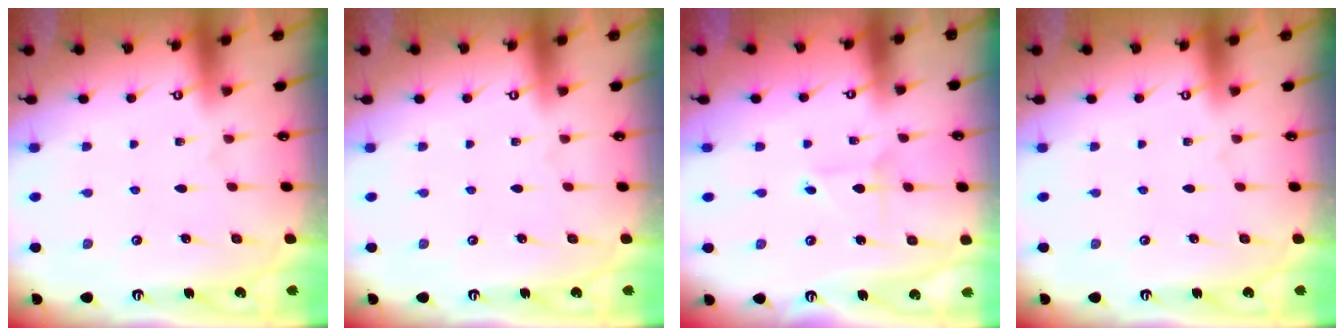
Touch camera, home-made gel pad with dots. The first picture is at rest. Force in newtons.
{"total": 0.0}
{"total": 2.5, "press": 2.4, "slide": 0.2}
{"total": 0.0}